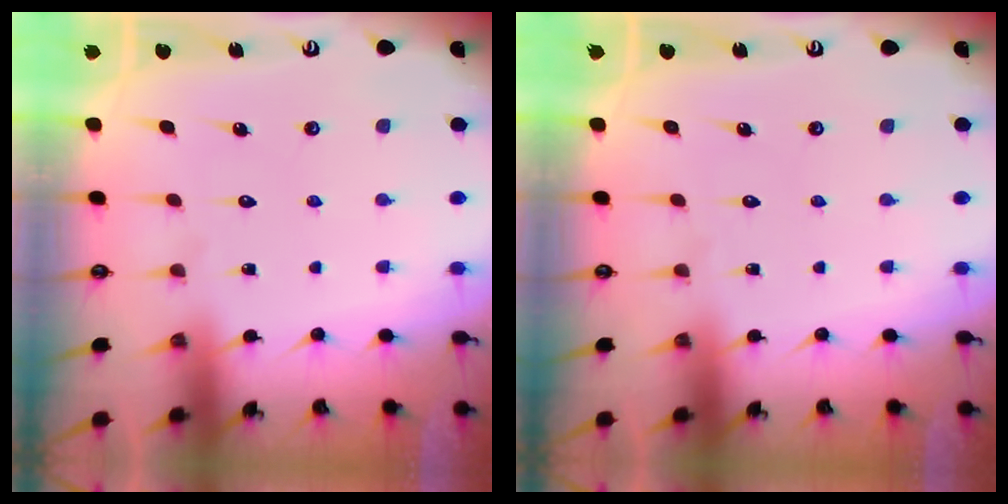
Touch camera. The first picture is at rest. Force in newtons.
{"total": 0.0}